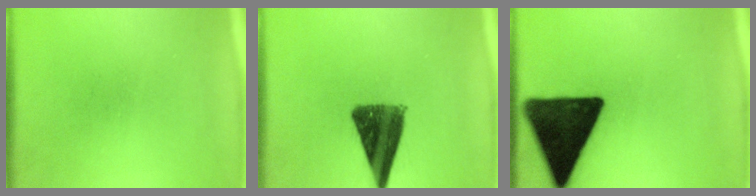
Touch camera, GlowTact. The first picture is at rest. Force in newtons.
{"total": 10.7}
{"total": 17.3}